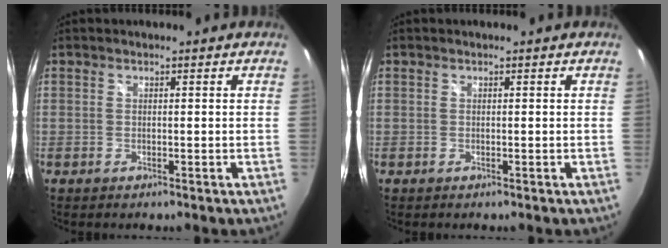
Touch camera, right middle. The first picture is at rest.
{"total": 0.0}